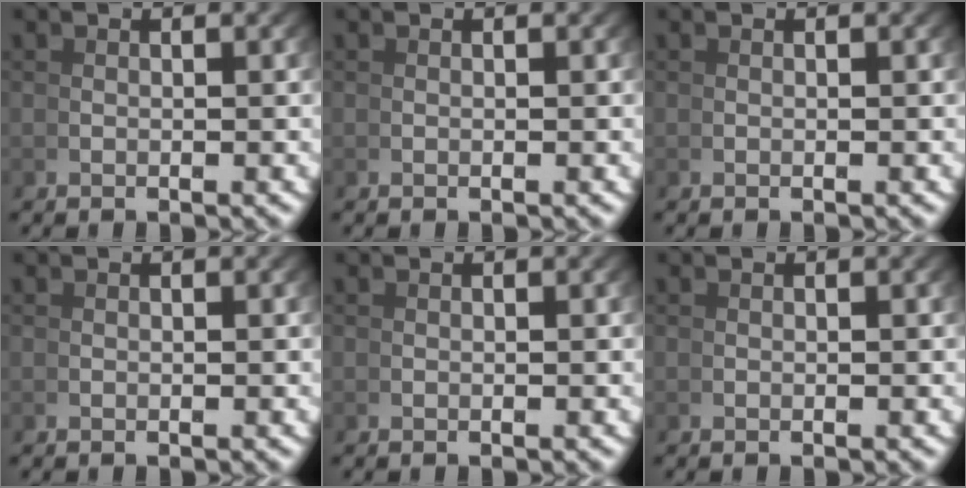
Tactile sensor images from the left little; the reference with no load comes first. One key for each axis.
{"total": 0.0}
{"total": 0.0}
{"total": 0.0}
{"total": 0.0}
{"total": 0.0}